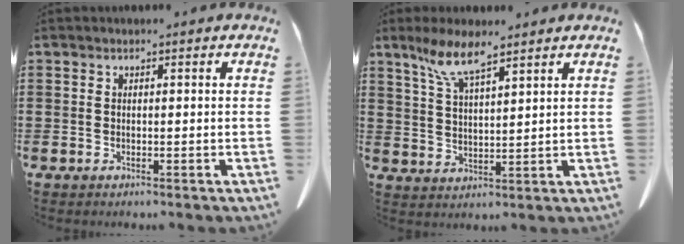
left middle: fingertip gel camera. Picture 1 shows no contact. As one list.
[{"total": 7.0, "force": [5.2, 1.1, 4.6], "torque": [-0.106, -0.008, 0.093]}]